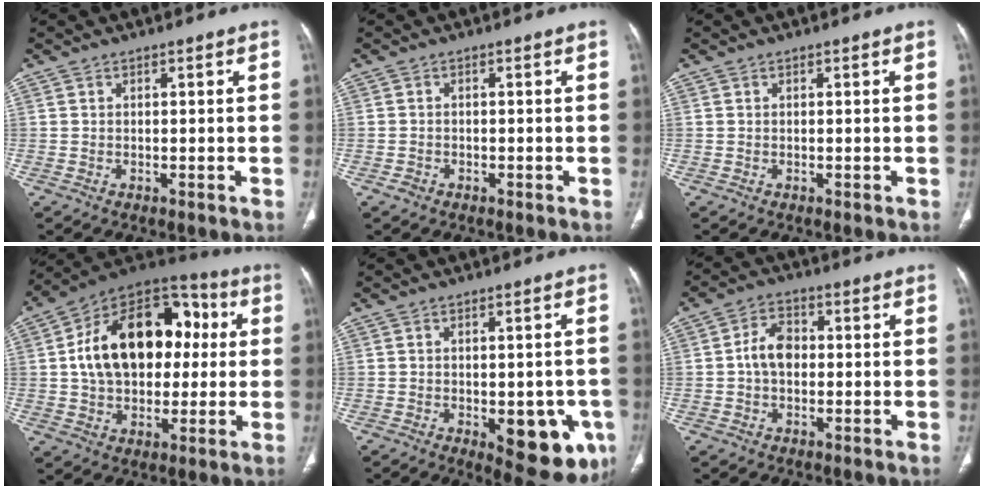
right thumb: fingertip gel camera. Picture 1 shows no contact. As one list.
[{"total": 1.3, "force": [-0.7, 0.9, 0.4], "torque": [-0.007, 0.005, -0.014]}, {"total": 0.0}, {"total": 23.5, "force": [2.7, 15.6, 17.3], "torque": [-0.253, 0.031, 0.043]}, {"total": 13.3, "force": [-4.4, 6.3, 10.9], "torque": [-0.108, -0.001, -0.039]}, {"total": 5.9, "force": [-0.2, 4.2, 4.1], "torque": [-0.061, 0.016, -0.011]}]